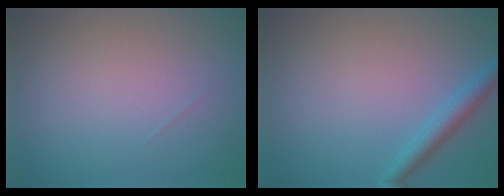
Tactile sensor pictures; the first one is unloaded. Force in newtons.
{"total": 2.4, "press": 2.4, "slide": 0.1}